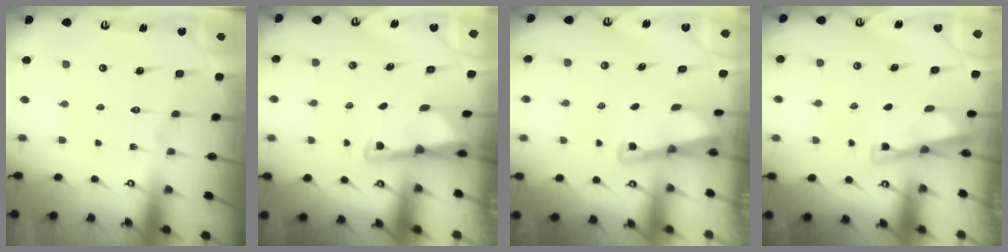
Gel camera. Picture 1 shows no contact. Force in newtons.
{"total": 2.9, "press": 2.8, "slide": 0.3}
{"total": 2.2, "press": 2.2, "slide": 0.3}
{"total": 2.8, "press": 2.8, "slide": 0.3}